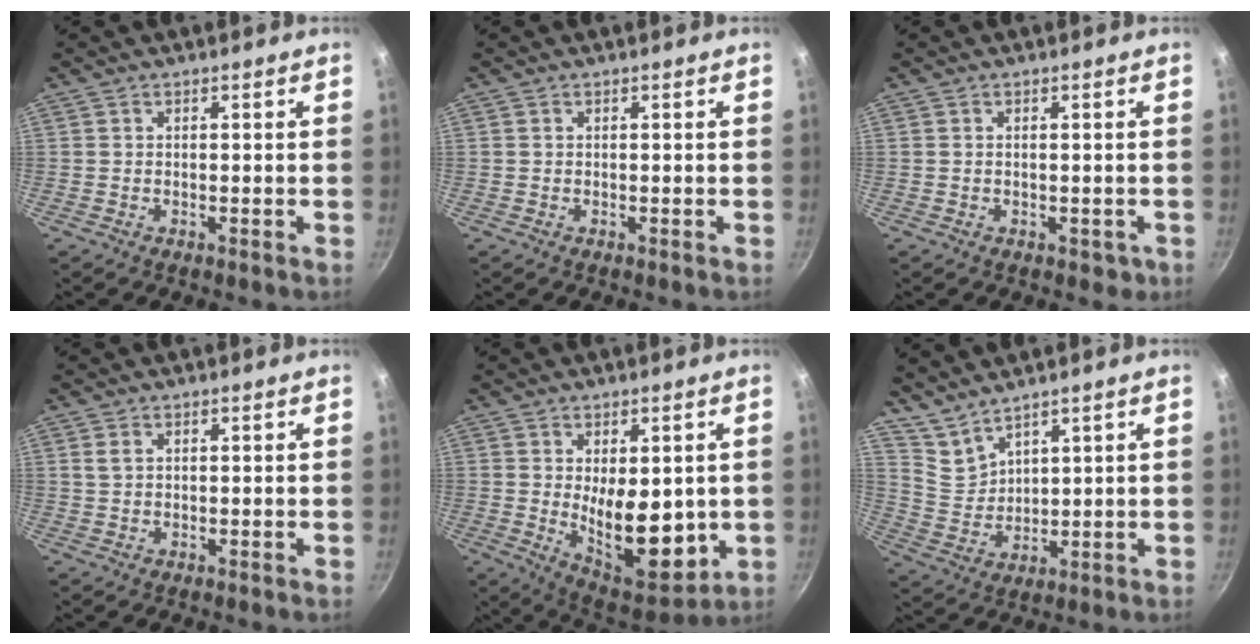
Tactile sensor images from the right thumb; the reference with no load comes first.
{"total": 0.0}
{"total": 2.0, "force": [-0.5, 1.4, 1.4], "torque": [-0.013, -0.001, -0.004]}
{"total": 1.7, "force": [0.6, 1.1, 1.1], "torque": [-0.019, 0.001, 0.013]}
{"total": 15.1, "force": [-0.3, 8.0, 12.8], "torque": [-0.151, -0.037, 0.017]}
{"total": 5.9, "force": [5.3, 2.3, 1.4], "torque": [-0.022, -0.033, 0.123]}